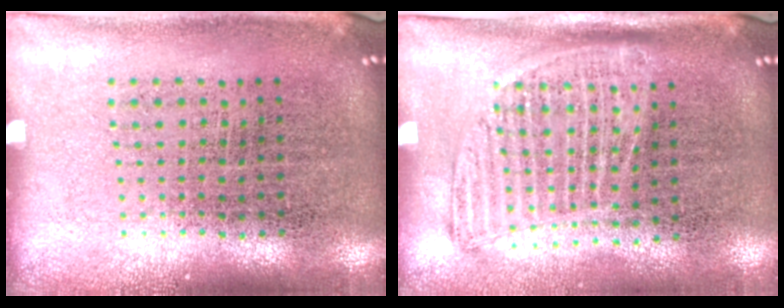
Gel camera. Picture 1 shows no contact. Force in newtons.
{"total": 1.4, "press": 1.2, "slide": 0.7}